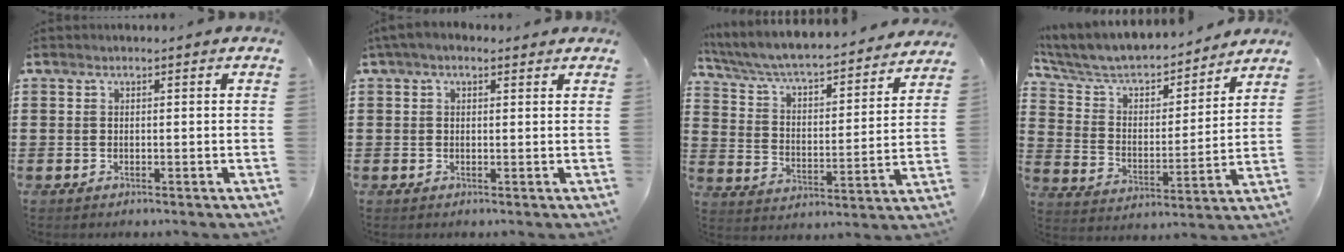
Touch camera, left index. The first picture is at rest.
{"total": 1.9, "force": [1.1, 1.3, 0.9], "torque": [-0.022, 0.009, 0.019]}
{"total": 5.3, "force": [5.0, 0.3, 1.8], "torque": [-0.061, -0.046, 0.077]}
{"total": 5.7, "force": [4.9, 2.2, 1.9], "torque": [-0.064, -0.035, 0.078]}